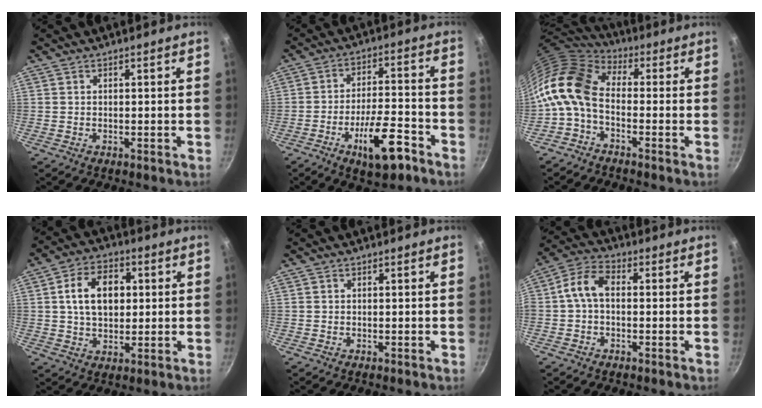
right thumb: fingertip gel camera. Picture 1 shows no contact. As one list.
[{"total": 12.1, "force": [-6.4, 4.1, 9.4], "torque": [-0.142, 0.039, -0.099]}, {"total": 12.8, "force": [-2.0, 8.0, 9.8], "torque": [-0.190, 0.034, -0.061]}, {"total": 11.1, "force": [1.8, 7.6, 7.9], "torque": [-0.111, 0.010, 0.026]}, {"total": 0.0}, {"total": 6.6, "force": [-0.2, 4.2, 5.1], "torque": [-0.099, 0.029, -0.019]}]